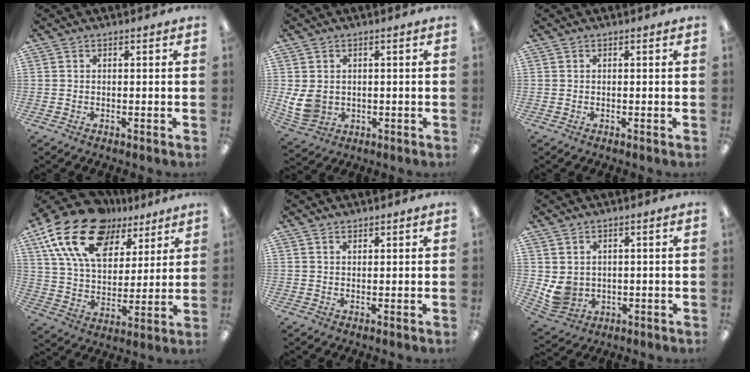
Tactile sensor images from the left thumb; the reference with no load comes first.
{"total": 6.6, "force": [1.2, 5.5, 3.5], "torque": [-0.079, 0.001, 0.026]}
{"total": 0.0}
{"total": 21.1, "force": [12.8, 11.9, 11.8], "torque": [-0.231, -0.054, 0.233]}
{"total": 1.3, "force": [1.2, 0.6, 0.2], "torque": [0.004, -0.004, 0.021]}
{"total": 6.0, "force": [1.6, 5.3, 2.4], "torque": [-0.066, -0.006, 0.034]}